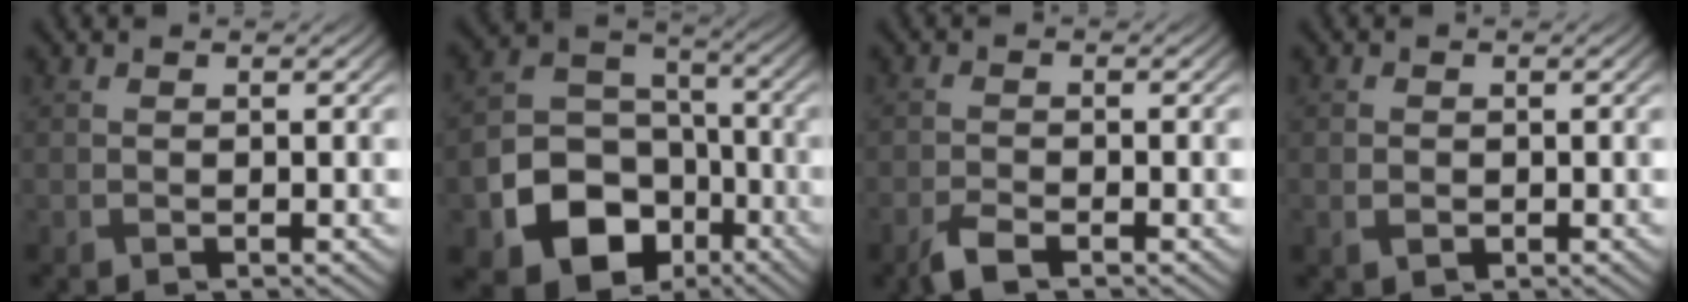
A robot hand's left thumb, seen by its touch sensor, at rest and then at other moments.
{"total": 13.5, "force": [-6.3, 9.9, 6.6], "torque": [-0.149, -0.046, -0.106]}
{"total": 2.8, "force": [-2.0, 0.7, 1.7], "torque": [-0.041, -0.004, -0.047]}
{"total": 1.5, "force": [-0.3, 1.2, 0.8], "torque": [-0.019, -0.007, -0.005]}